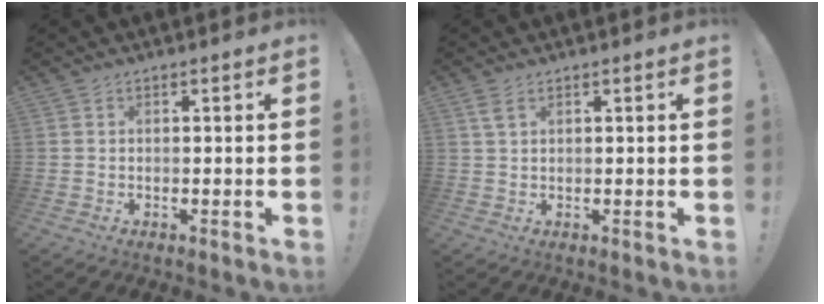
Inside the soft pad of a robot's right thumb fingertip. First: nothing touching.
{"total": 2.7, "force": [1.4, 1.2, 1.9], "torque": [-0.040, 0.000, 0.027]}